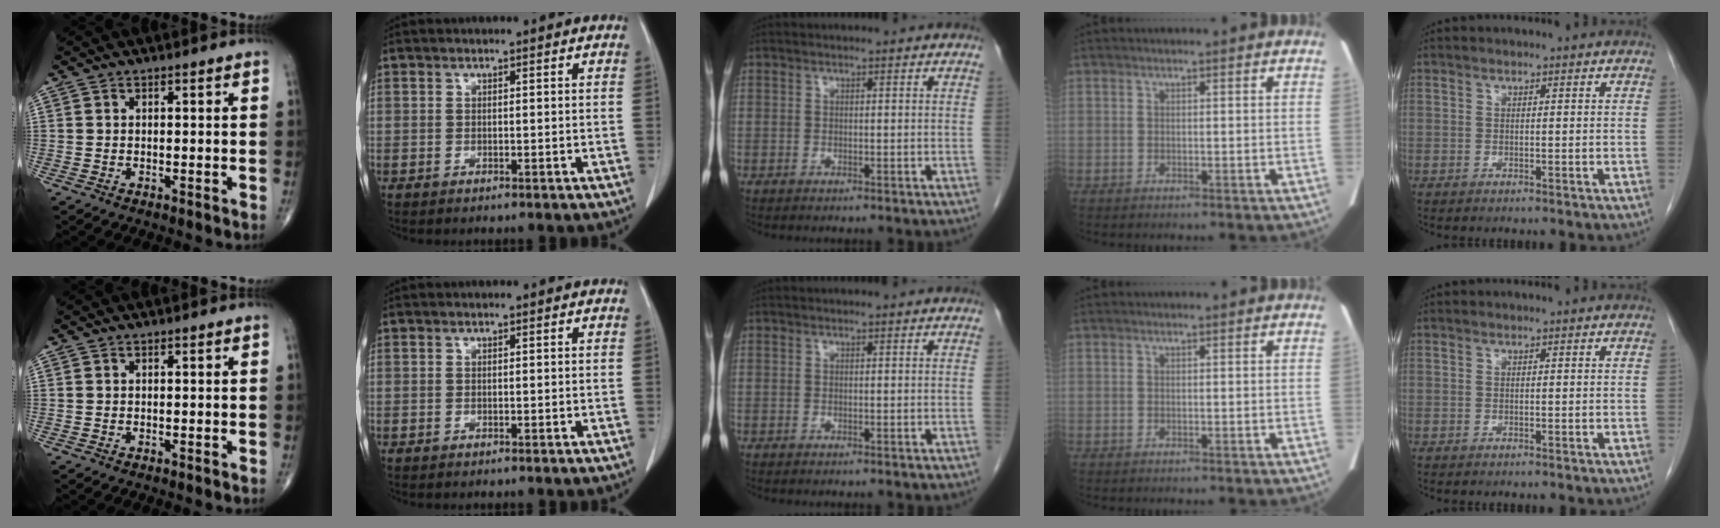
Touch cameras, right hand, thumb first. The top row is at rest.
{}